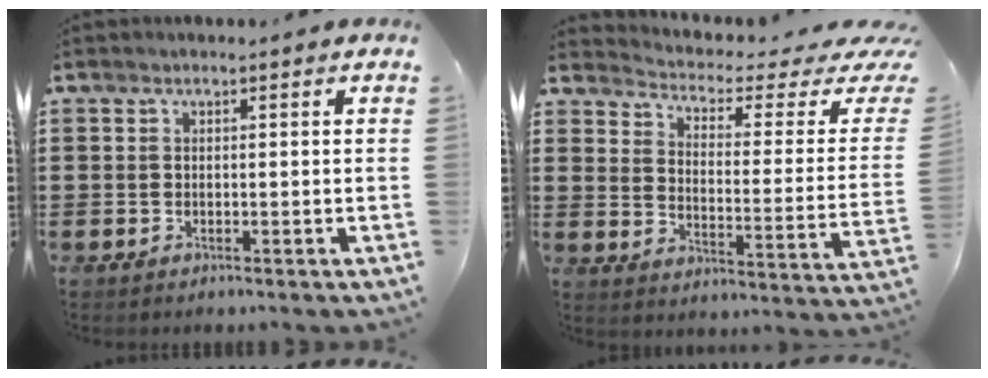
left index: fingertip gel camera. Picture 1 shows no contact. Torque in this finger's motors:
{"motor_torque": [2.14, 0.00, 0.12, 0.00]}